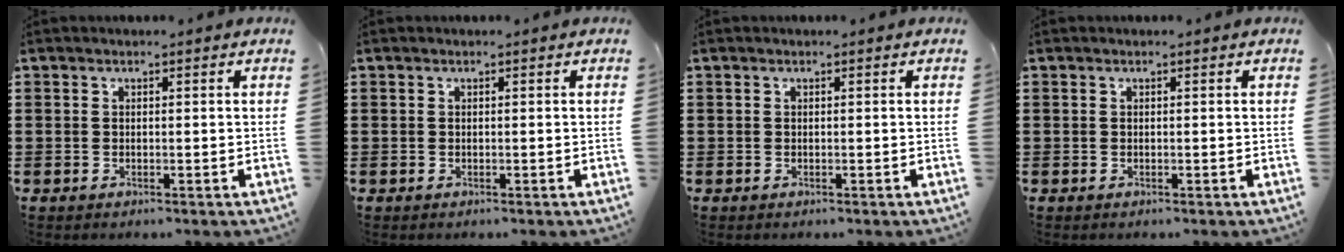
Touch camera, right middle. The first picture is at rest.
{"total": 0.0}
{"total": 0.0}
{"total": 0.0}